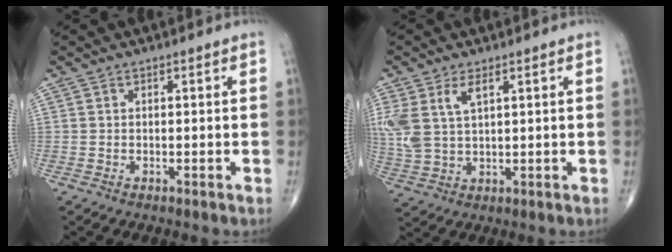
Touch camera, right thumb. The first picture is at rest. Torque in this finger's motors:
{"motor_torque": [0.06, 0.16, 0.56, 0.46, 0.09]}